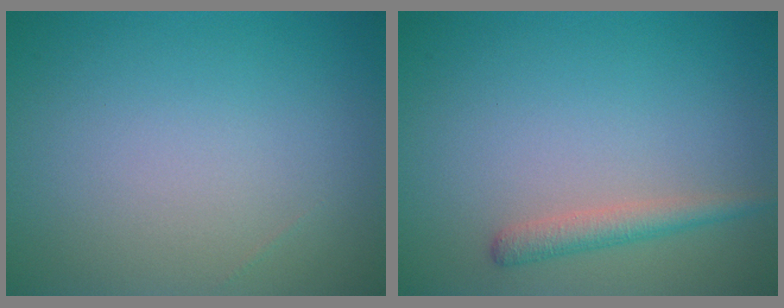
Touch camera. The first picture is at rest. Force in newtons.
{"total": 1.9, "press": 1.9, "slide": 0.1}